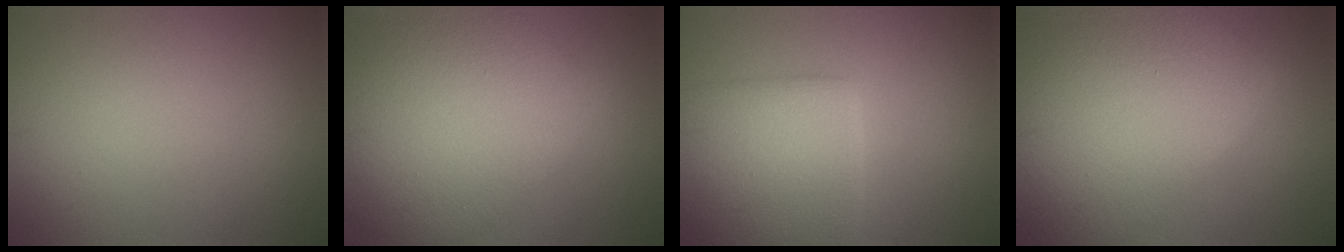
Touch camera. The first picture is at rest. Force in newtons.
{"total": 10.1, "press": 10.1, "slide": 0.8}
{"total": 7.2, "press": 7.2, "slide": 0.5}
{"total": 11.5, "press": 11.5, "slide": 0.5}